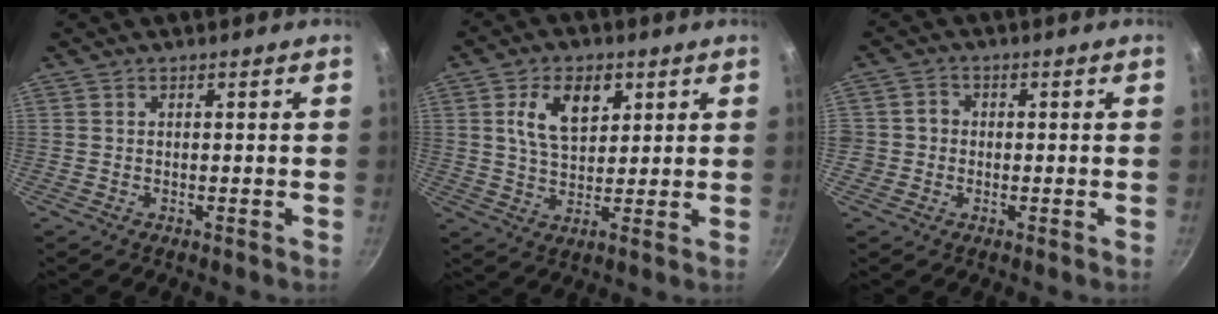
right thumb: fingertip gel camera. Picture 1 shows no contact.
{"total": 9.4, "force": [3.3, 5.7, 6.7], "torque": [-0.094, -0.009, 0.052]}
{"total": 3.1, "force": [-0.5, 3.0, 0.8], "torque": [0.005, 0.009, -0.014]}